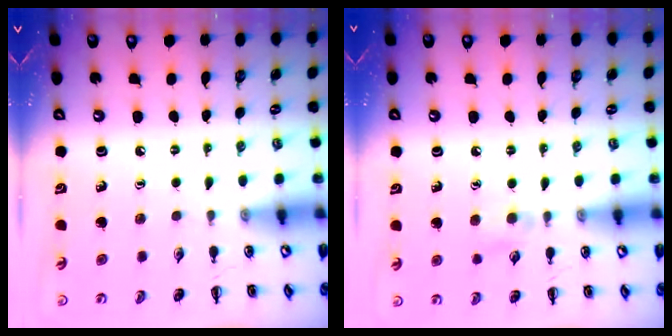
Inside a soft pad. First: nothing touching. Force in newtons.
{"total": 5.5, "press": 5.2, "slide": 1.8}